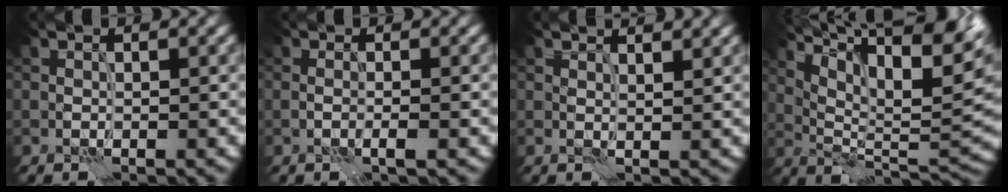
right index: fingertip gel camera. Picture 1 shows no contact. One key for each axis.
{"total": 1.1, "fx": -0.5, "fy": 0.2, "fz": 0.9, "tx": -0.018, "ty": -0.003, "tz": -0.009}
{"total": 3.2, "fx": 2.3, "fy": 1.2, "fz": 1.8, "tx": -0.004, "ty": 0.013, "tz": 0.011}
{"total": 14.1, "fx": 7.8, "fy": 4.8, "fz": 10.8, "tx": -0.179, "ty": 0.024, "tz": 0.119}